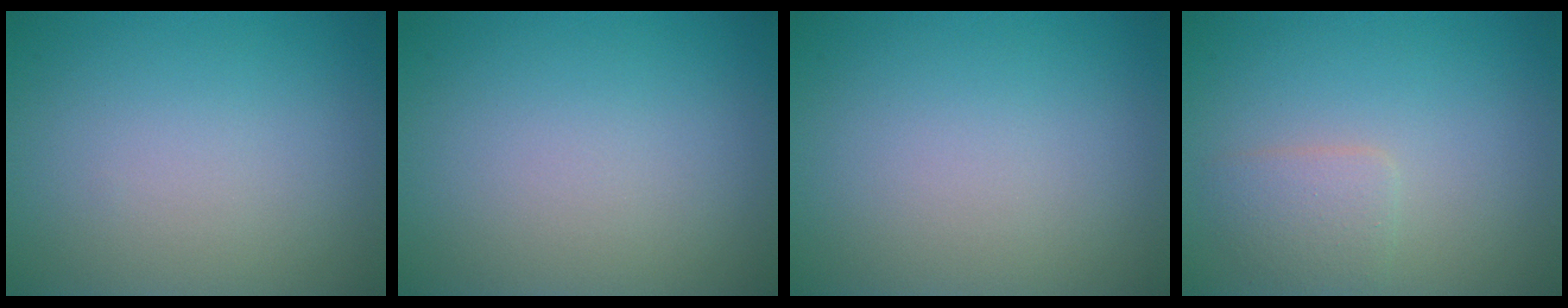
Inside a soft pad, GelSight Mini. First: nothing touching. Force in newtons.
{"total": 0.0}
{"total": 0.0}
{"total": 2.0, "press": 2.0, "slide": 0.1}